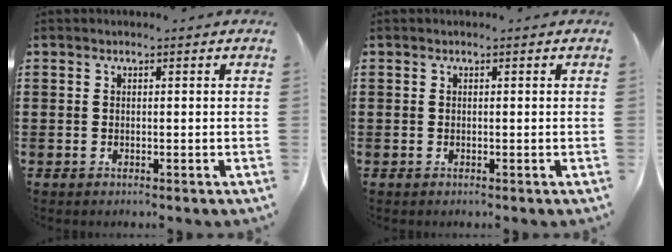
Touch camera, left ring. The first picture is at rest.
{"total": 0.0}